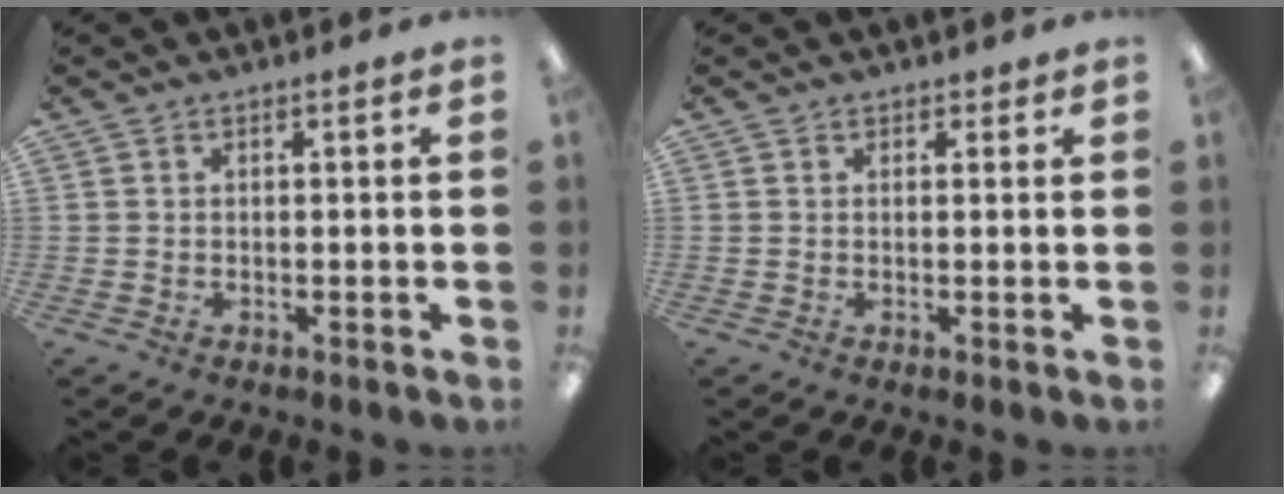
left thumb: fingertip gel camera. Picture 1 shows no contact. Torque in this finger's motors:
{"motor_torque": [-0.20, -0.07, -0.30, 0.08, -0.01]}